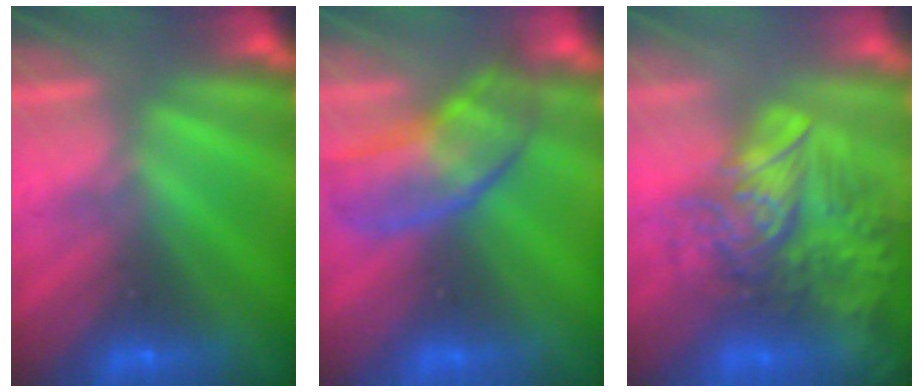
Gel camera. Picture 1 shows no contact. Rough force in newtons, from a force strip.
{"total": 2.8}
{"total": 9.2}